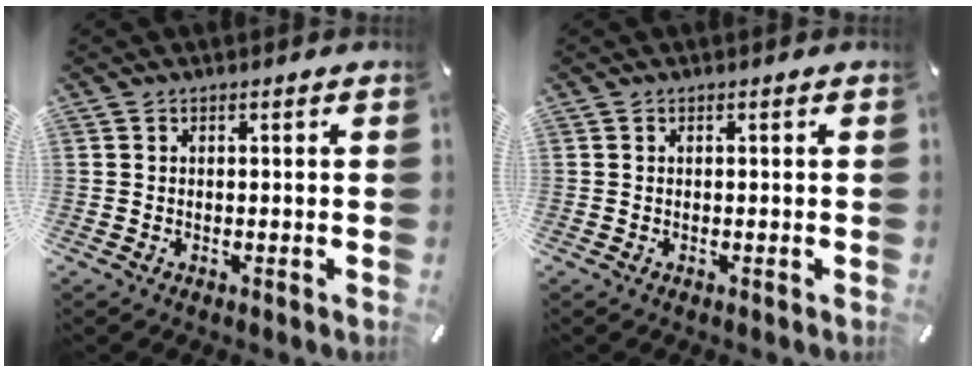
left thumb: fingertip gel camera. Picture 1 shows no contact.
{"total": 0.0}